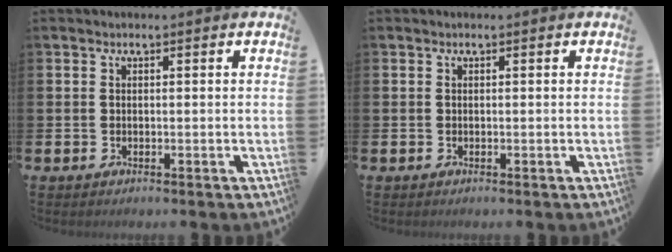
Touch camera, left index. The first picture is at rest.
{"total": 0.0}